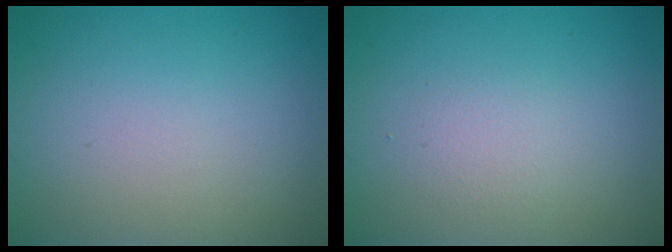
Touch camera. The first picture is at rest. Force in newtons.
{"total": 1.5, "press": 1.4, "slide": 0.1}